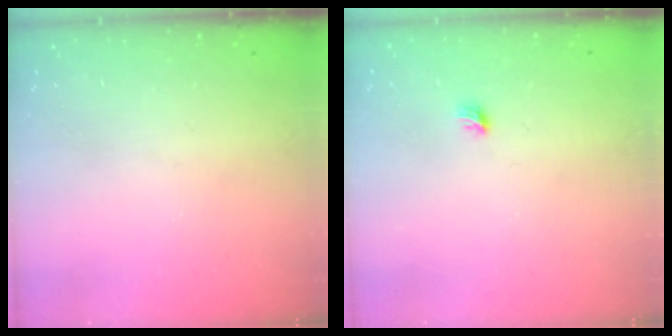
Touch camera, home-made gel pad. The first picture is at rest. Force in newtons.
{"total": 3.7, "press": 3.6, "slide": 1.0}